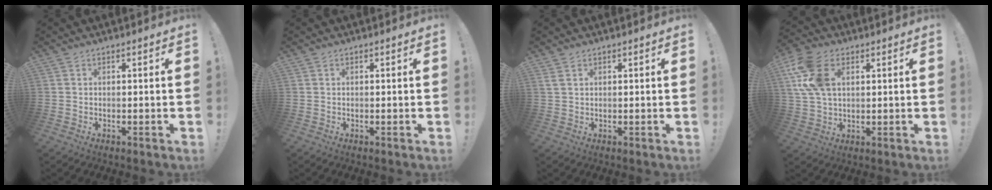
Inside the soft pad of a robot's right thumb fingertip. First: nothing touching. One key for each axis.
{"total": 0.0}
{"total": 2.1, "fx": 1.1, "fy": 1.1, "fz": 1.5, "tx": -0.030, "ty": 0.003, "tz": 0.021}
{"total": 13.4, "fx": 4.5, "fy": 8.6, "fz": 9.2, "tx": -0.197, "ty": 0.002, "tz": 0.086}